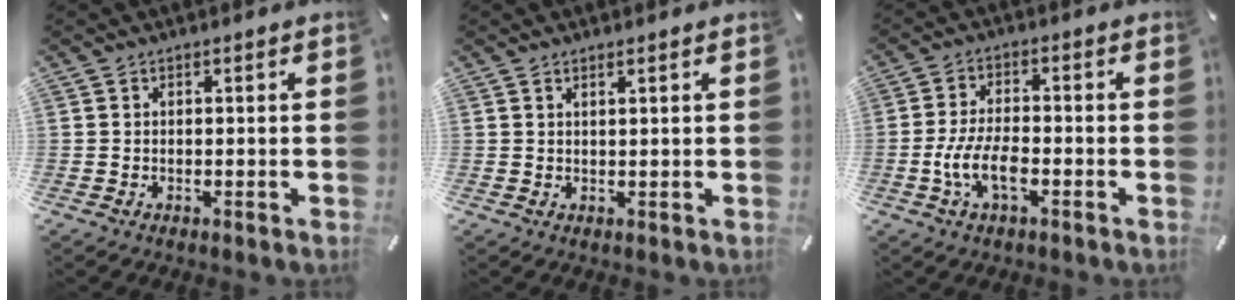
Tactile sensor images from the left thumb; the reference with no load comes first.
{"total": 1.0, "force": [0.8, -0.1, 0.6], "torque": [-0.013, -0.003, 0.014]}
{"total": 7.7, "force": [-2.7, 3.3, 6.4], "torque": [-0.136, 0.000, -0.048]}